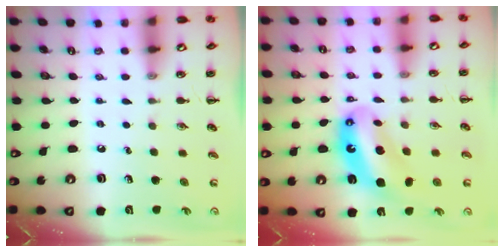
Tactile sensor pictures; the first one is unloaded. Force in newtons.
{"total": 10.8, "press": 10.3, "slide": 3.0}